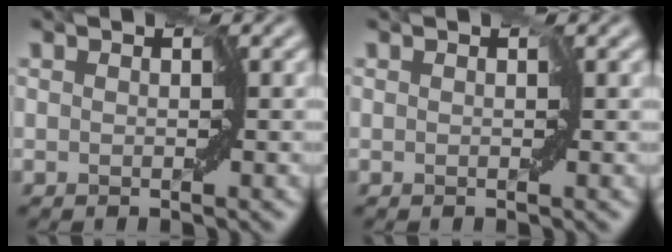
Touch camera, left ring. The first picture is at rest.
{"total": 0.0}